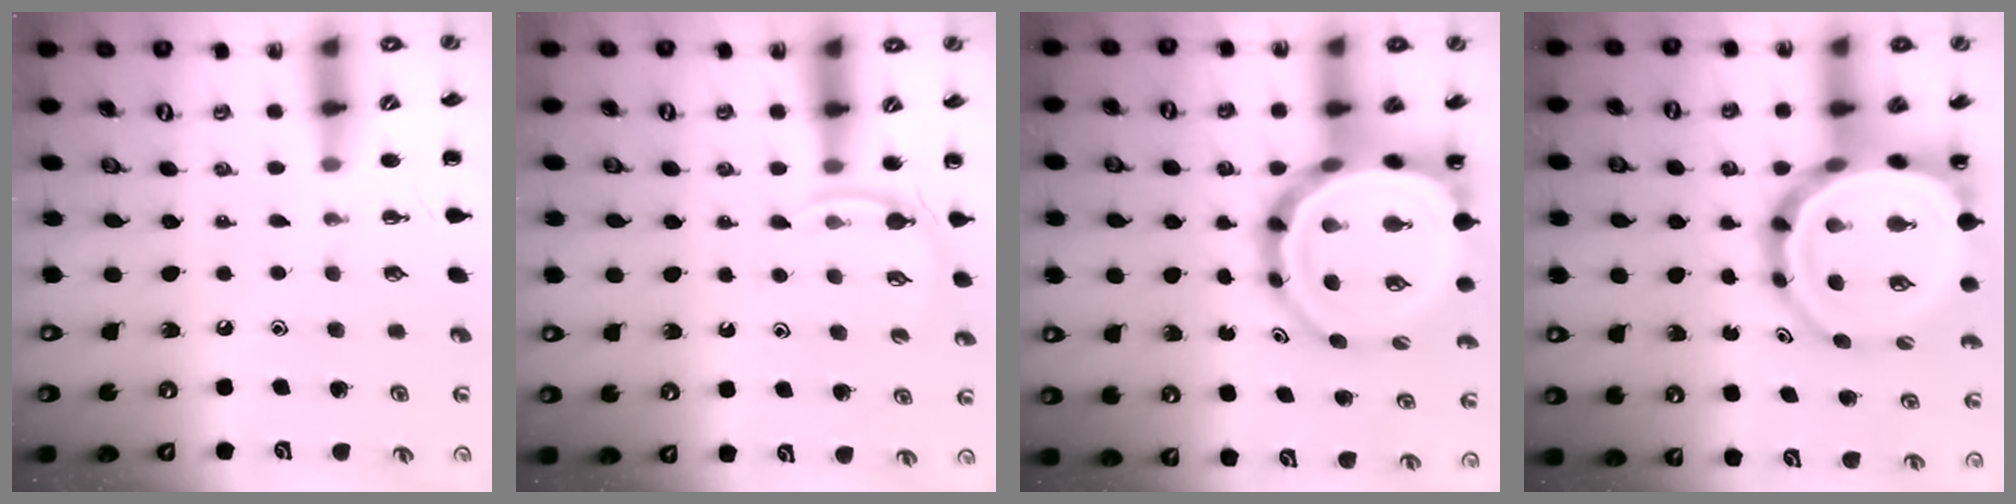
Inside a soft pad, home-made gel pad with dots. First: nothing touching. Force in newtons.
{"total": 4.0, "press": 3.7, "slide": 1.3}
{"total": 17.3, "press": 16.7, "slide": 4.8}
{"total": 17.3, "press": 16.7, "slide": 4.8}